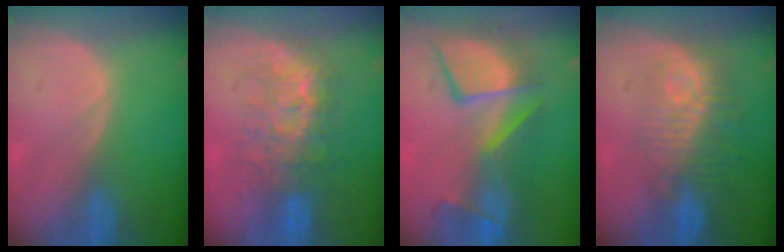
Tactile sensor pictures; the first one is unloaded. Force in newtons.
{"total": 7.7, "press": 7.5, "slide": 1.4}
{"total": 11.0, "press": 10.3, "slide": 3.8}
{"total": 9.6, "press": 8.6, "slide": 4.4}